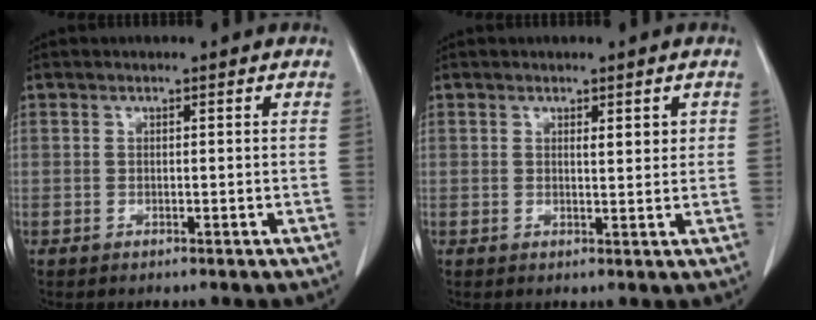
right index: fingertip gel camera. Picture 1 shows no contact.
{"total": 2.0, "force": [0.8, 0.5, 1.8], "torque": [-0.026, -0.005, 0.013]}